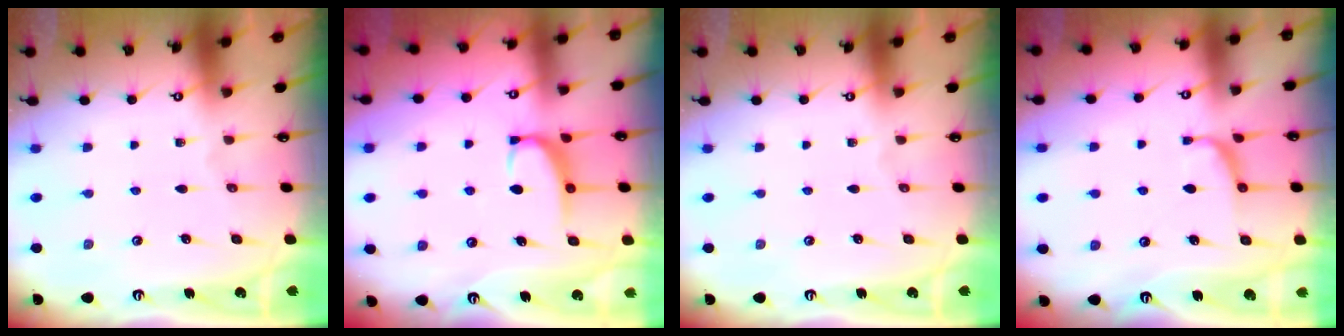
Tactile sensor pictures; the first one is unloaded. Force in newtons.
{"total": 3.0, "press": 2.7, "slide": 1.2}
{"total": 0.0}
{"total": 1.7, "press": 1.5, "slide": 0.9}